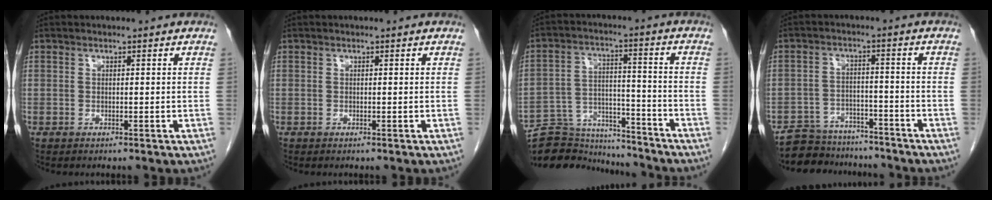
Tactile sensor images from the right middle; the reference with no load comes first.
{"total": 0.0}
{"total": 14.9, "force": [-14.2, 4.1, 2.1], "torque": [-0.039, 0.040, -0.218]}
{"total": 9.5, "force": [-8.6, 4.0, 0.9], "torque": [-0.005, 0.021, -0.127]}